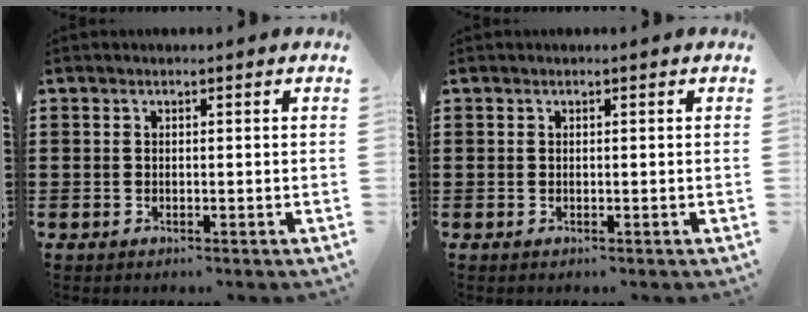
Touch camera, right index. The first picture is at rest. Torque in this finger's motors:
{"motor_torque": [0.00, 0.00, 0.00, 0.00]}